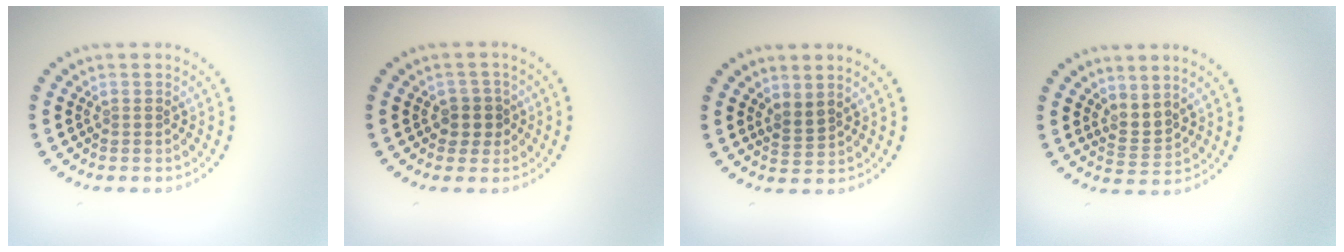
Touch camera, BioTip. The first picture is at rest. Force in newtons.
{"total": 2.1, "press": 1.9, "slide": 1.1}
{"total": 1.7, "press": 1.3, "slide": 1.1}
{"total": 2.0, "press": 1.4, "slide": 1.4}